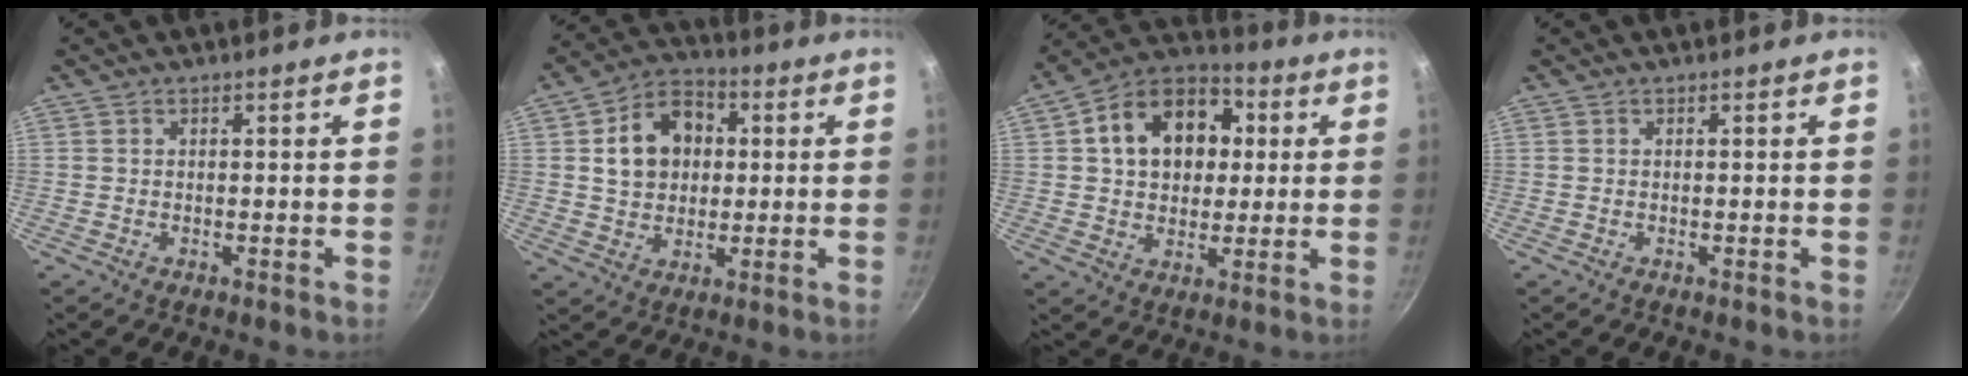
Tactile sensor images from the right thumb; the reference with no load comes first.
{"total": 12.3, "force": [2.1, 9.6, 7.4], "torque": [-0.094, 0.020, 0.027]}
{"total": 16.9, "force": [3.4, 12.6, 10.7], "torque": [-0.143, 0.024, 0.041]}
{"total": 0.0}